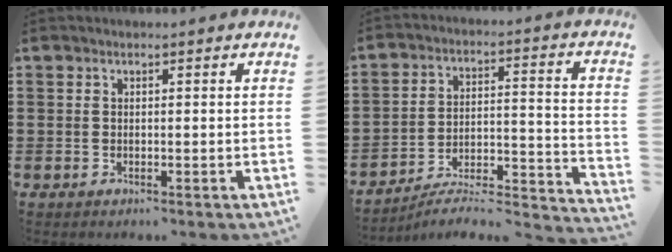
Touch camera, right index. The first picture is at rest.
{"total": 4.3, "force": [-3.8, 0.8, 1.9], "torque": [-0.036, -0.016, -0.080]}